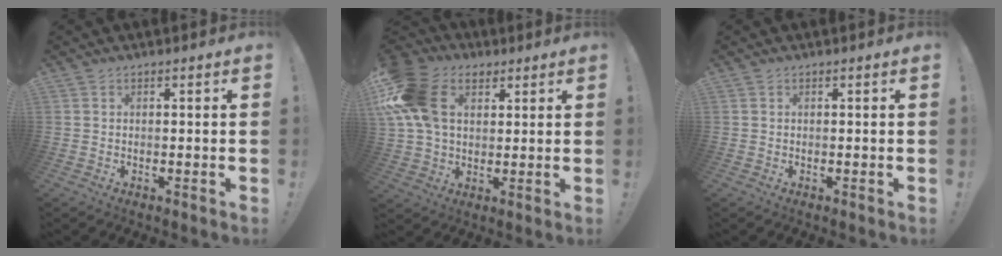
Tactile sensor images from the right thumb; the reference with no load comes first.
{"total": 18.3, "force": [5.9, 12.9, 11.5], "torque": [-0.229, -0.003, 0.116]}
{"total": 0.0}